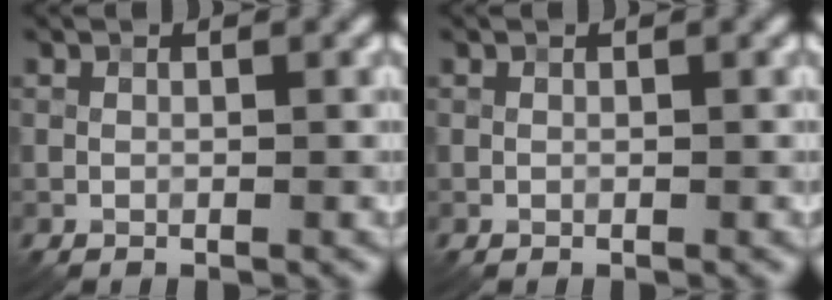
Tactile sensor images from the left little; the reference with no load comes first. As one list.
[{"total": 0.0}]